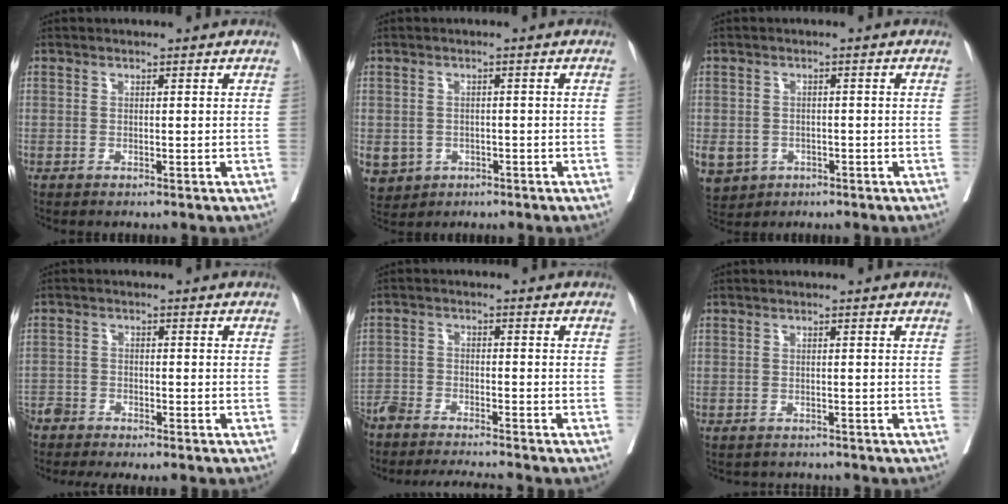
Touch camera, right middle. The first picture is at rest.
{"total": 8.6, "force": [-3.3, 7.5, 2.8], "torque": [-0.080, 0.003, -0.042]}
{"total": 13.4, "force": [-5.3, 11.1, 5.2], "torque": [-0.162, -0.004, -0.069]}
{"total": 5.6, "force": [-5.4, 0.5, 1.4], "torque": [-0.010, -0.010, -0.092]}
{"total": 11.3, "force": [-10.6, 0.4, 3.9], "torque": [-0.055, -0.002, -0.169]}
{"total": 3.0, "force": [-2.8, 1.1, -0.1], "torque": [0.005, -0.001, -0.041]}